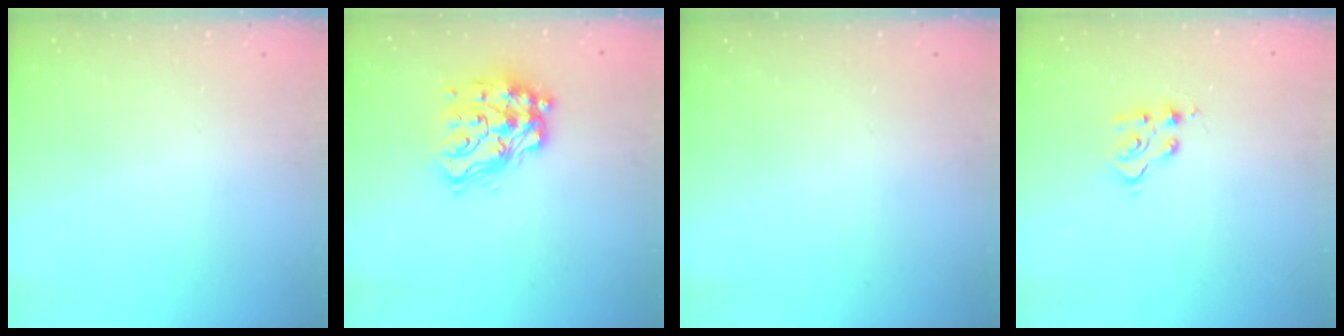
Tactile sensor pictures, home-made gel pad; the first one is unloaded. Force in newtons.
{"total": 15.9, "press": 15.9, "slide": 0.9}
{"total": 0.0}
{"total": 5.8, "press": 5.7, "slide": 0.6}